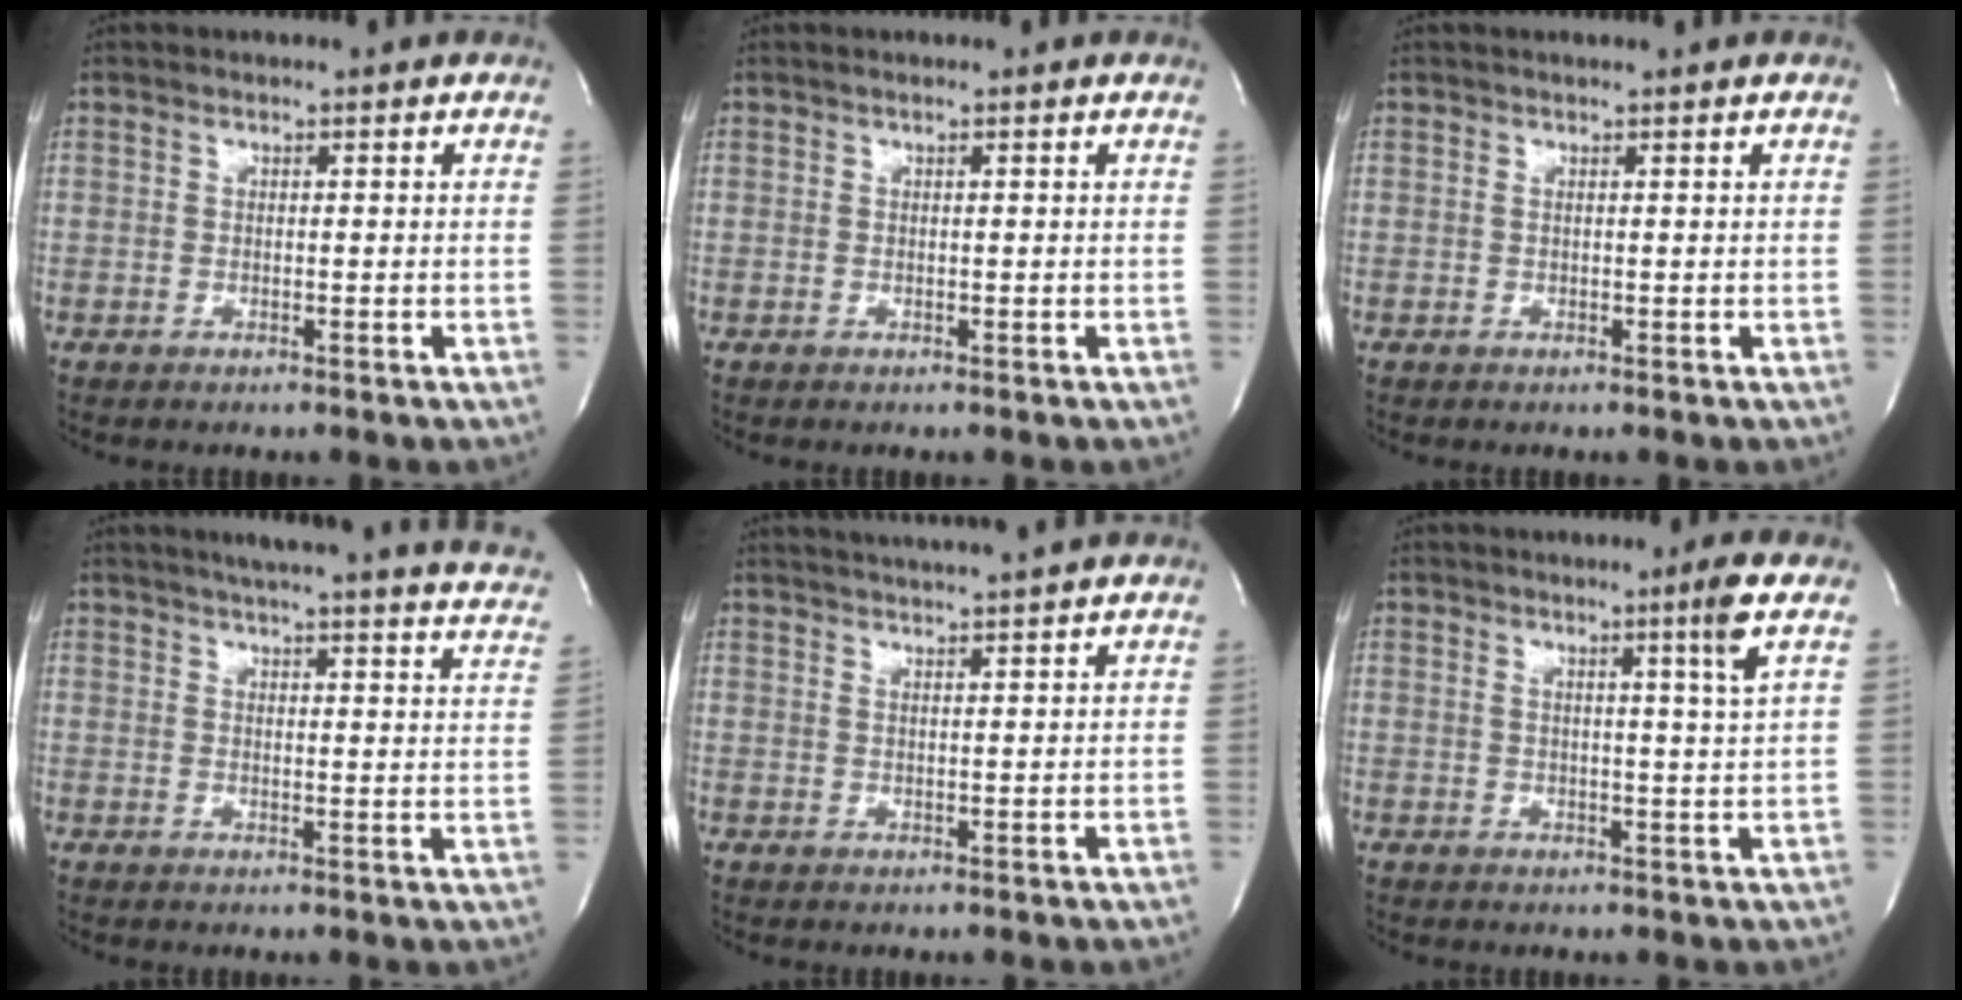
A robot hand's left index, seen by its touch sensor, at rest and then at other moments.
{"total": 0.0}
{"total": 0.7, "force": [0.6, -0.2, 0.3], "torque": [-0.017, -0.002, 0.012]}
{"total": 24.5, "force": [22.5, 1.0, 9.6], "torque": [-0.142, -0.066, 0.252]}
{"total": 8.1, "force": [7.4, -1.4, 3.0], "torque": [-0.051, 0.007, 0.099]}
{"total": 3.9, "force": [1.8, -1.6, 3.1], "torque": [-0.056, -0.018, 0.033]}